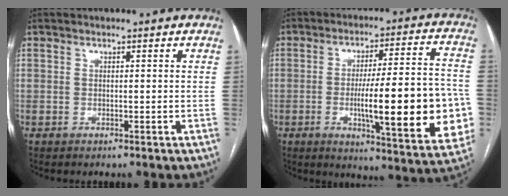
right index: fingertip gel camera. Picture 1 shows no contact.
{"total": 21.0, "force": [-3.8, 3.1, 20.4], "torque": [-0.241, 0.012, -0.041]}